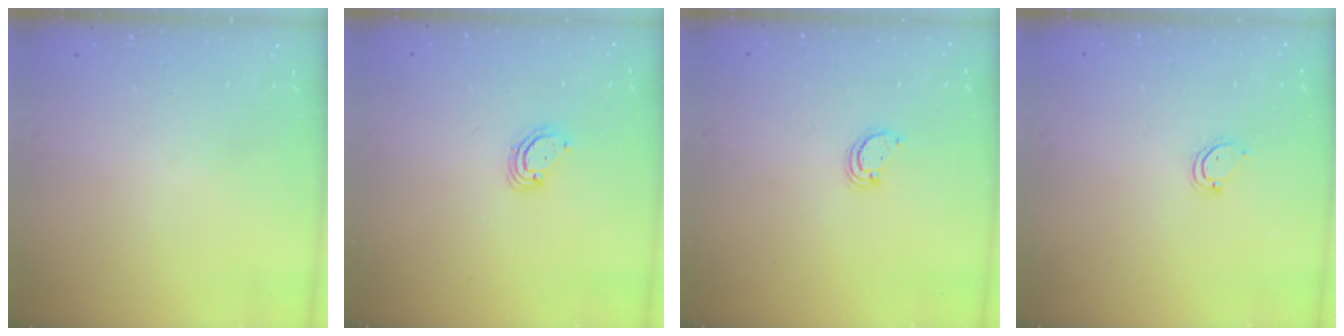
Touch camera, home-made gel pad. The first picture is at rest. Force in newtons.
{"total": 3.2, "press": 3.2, "slide": 0.2}
{"total": 2.6, "press": 2.6, "slide": 0.2}
{"total": 3.9, "press": 3.9, "slide": 0.3}